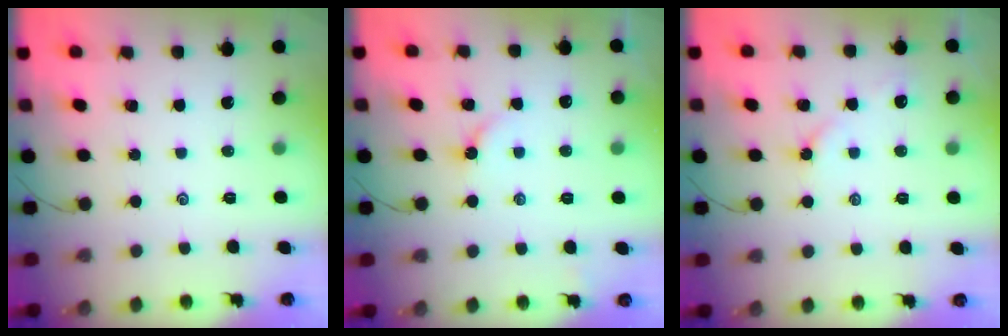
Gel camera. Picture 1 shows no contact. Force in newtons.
{"total": 3.2, "press": 3.2, "slide": 0.5}
{"total": 2.2, "press": 2.1, "slide": 0.6}